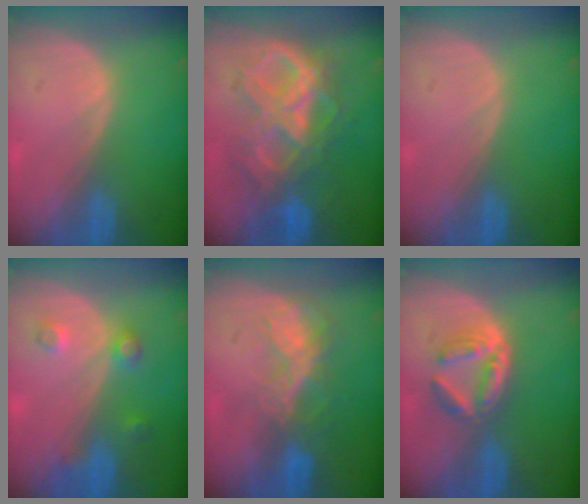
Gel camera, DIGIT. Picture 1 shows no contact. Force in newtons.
{"total": 10.6, "press": 10.6, "slide": 1.2}
{"total": 0.0}
{"total": 3.5, "press": 3.4, "slide": 1.0}
{"total": 6.8, "press": 5.8, "slide": 3.4}
{"total": 5.9, "press": 5.3, "slide": 2.7}